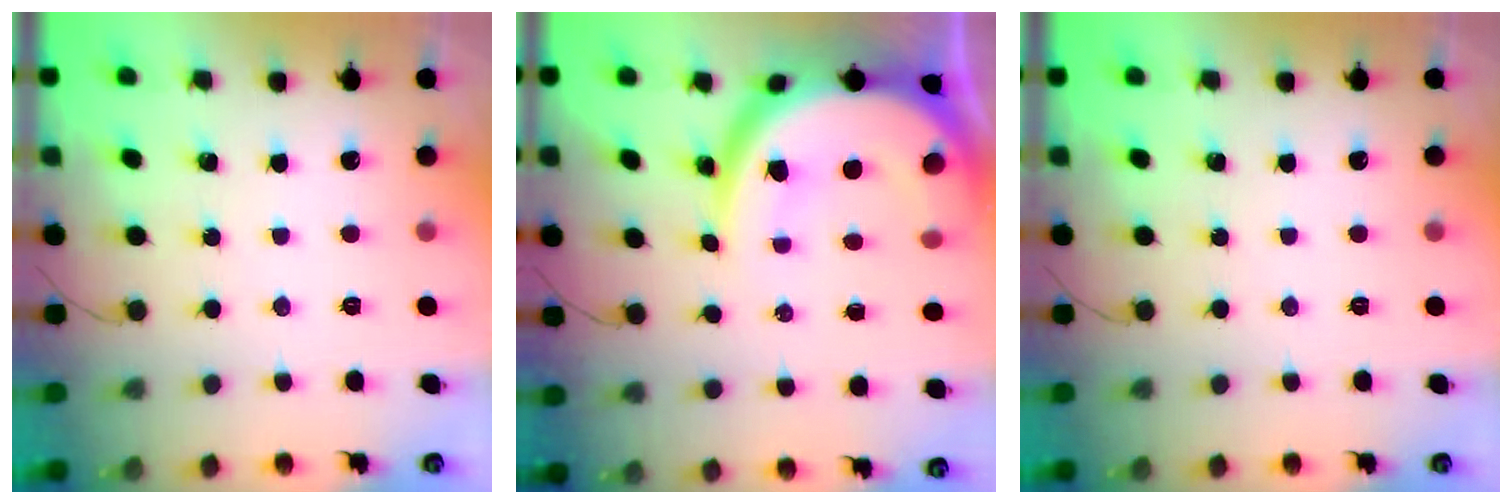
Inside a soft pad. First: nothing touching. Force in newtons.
{"total": 16.9, "press": 16.8, "slide": 1.5}
{"total": 0.0}